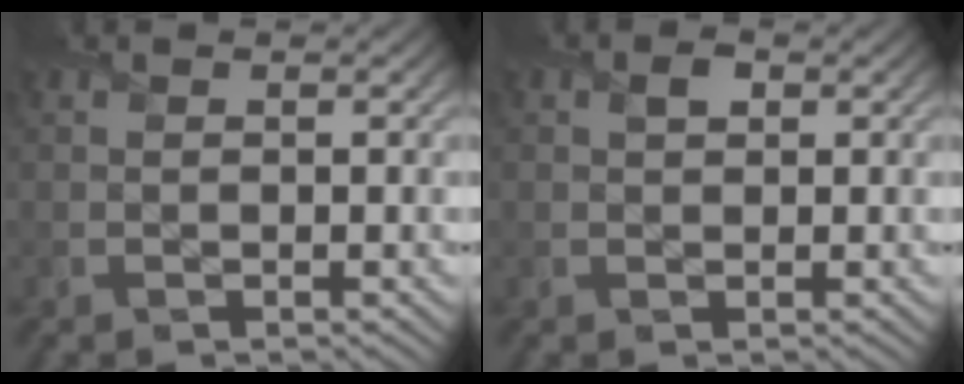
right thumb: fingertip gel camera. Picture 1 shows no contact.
{"total": 1.5, "force": [0.6, 1.1, 0.8], "torque": [-0.015, 0.002, 0.007]}